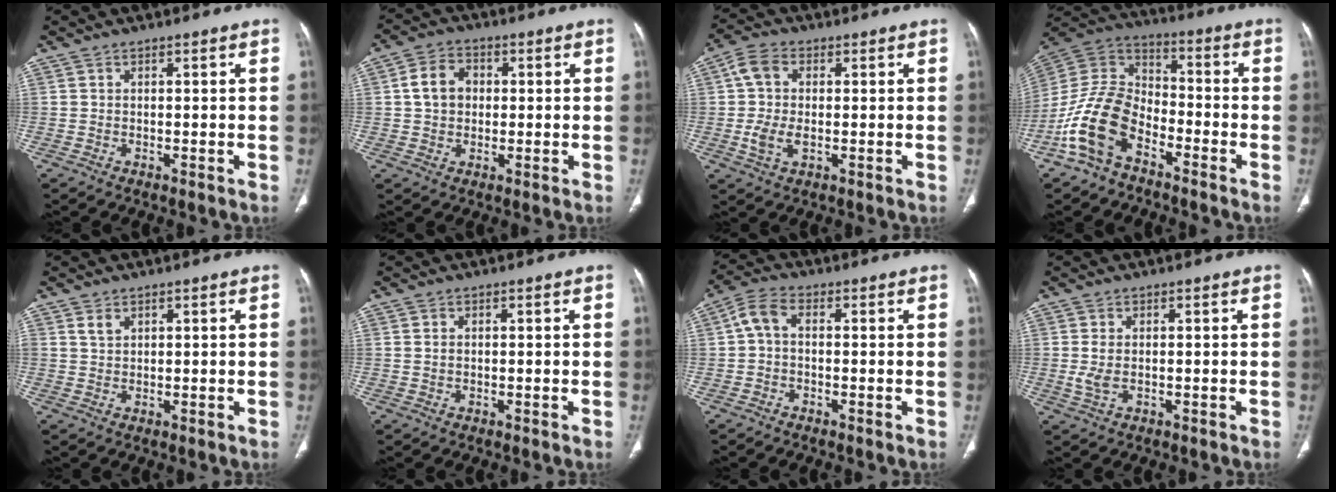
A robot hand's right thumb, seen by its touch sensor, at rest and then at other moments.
{"total": 6.7, "force": [0.7, 5.3, 4.0], "torque": [-0.056, 0.010, 0.008]}
{"total": 7.8, "force": [0.3, 4.8, 6.2], "torque": [-0.124, 0.010, 0.003]}
{"total": 14.4, "force": [-7.7, 8.5, 8.7], "torque": [-0.169, 0.061, -0.161]}
{"total": 1.9, "force": [1.2, 1.0, 1.0], "torque": [-0.016, -0.004, 0.029]}
{"total": 1.0, "force": [0.2, 0.7, 0.7], "torque": [-0.014, 0.001, 0.005]}
{"total": 4.5, "force": [0.0, 2.7, 3.6], "torque": [-0.070, 0.016, -0.009]}
{"total": 2.7, "force": [-0.2, 1.3, 2.4], "torque": [-0.058, -0.005, -0.004]}